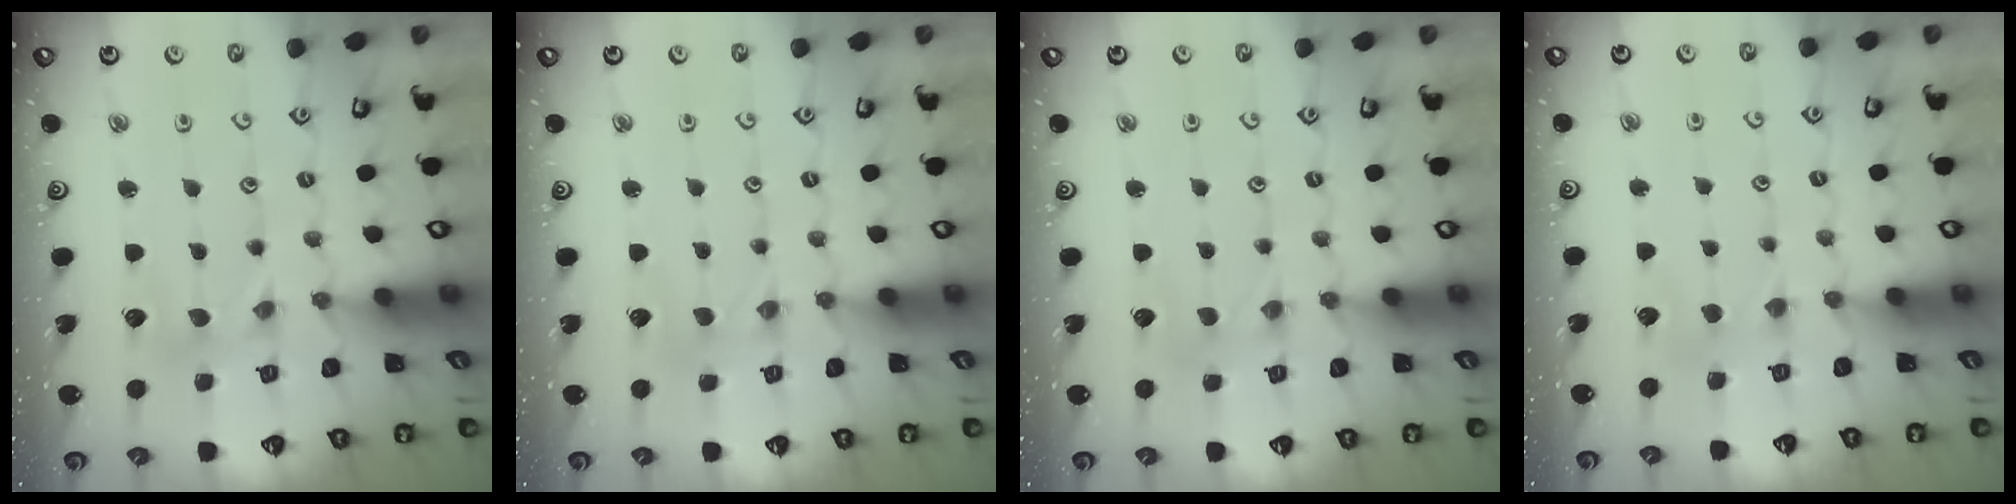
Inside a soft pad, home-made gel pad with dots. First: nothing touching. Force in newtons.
{"total": 0.0}
{"total": 0.0}
{"total": 2.7, "press": 2.7, "slide": 0.4}